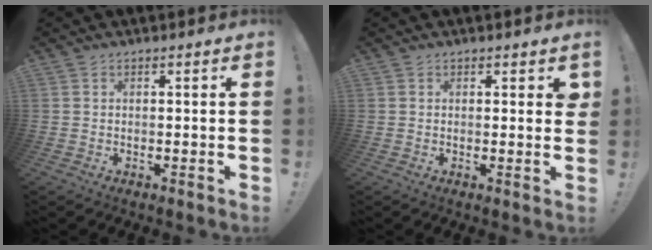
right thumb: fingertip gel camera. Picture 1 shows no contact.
{"total": 1.2, "force": [0.6, 0.9, 0.4], "torque": [0.009, -0.002, 0.009]}